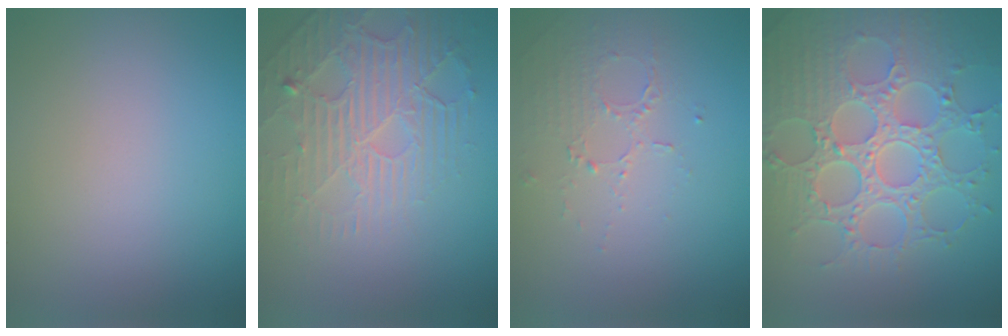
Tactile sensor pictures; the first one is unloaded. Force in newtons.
{"total": 4.4, "press": 4.0, "slide": 1.7}
{"total": 1.6, "press": 1.0, "slide": 1.3}
{"total": 8.8, "press": 6.5, "slide": 5.8}